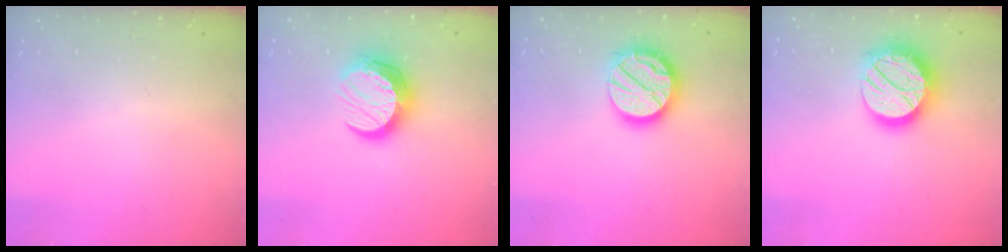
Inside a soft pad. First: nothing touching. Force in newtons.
{"total": 12.5, "press": 12.5, "slide": 0.9}
{"total": 16.8, "press": 16.7, "slide": 1.2}
{"total": 17.6, "press": 17.6, "slide": 1.0}